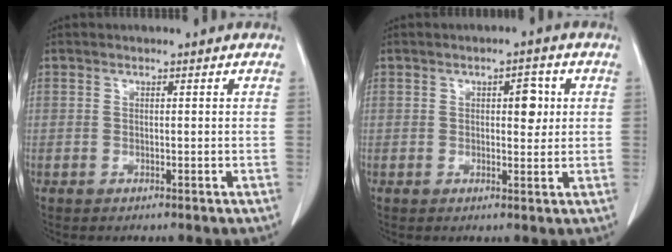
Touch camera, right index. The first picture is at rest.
{"total": 3.5, "force": [0.8, 1.6, 3.0], "torque": [-0.038, 0.005, 0.012]}